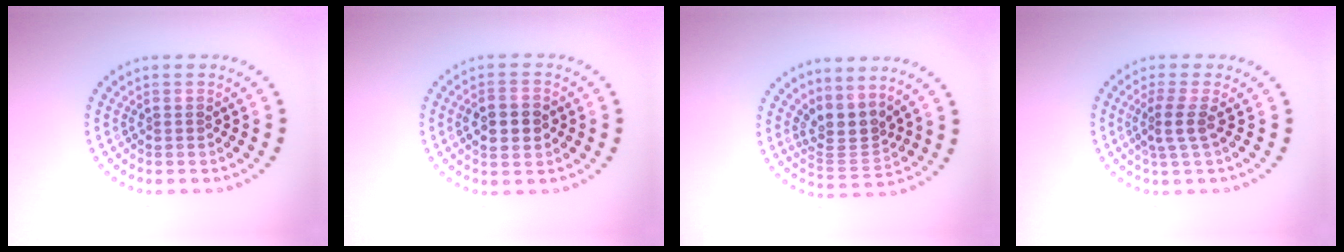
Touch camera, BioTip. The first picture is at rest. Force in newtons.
{"total": 3.8, "press": 3.8, "slide": 0.2}
{"total": 3.0, "press": 2.2, "slide": 2.1}
{"total": 2.2, "press": 1.4, "slide": 1.6}